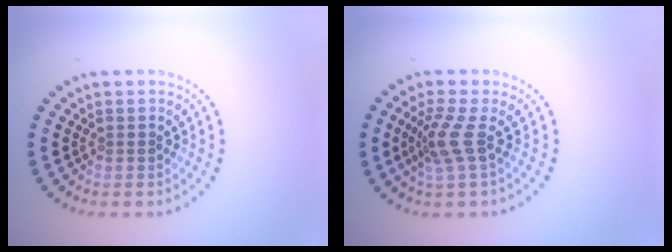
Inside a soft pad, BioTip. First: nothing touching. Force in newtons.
{"total": 2.6, "press": 1.8, "slide": 1.9}